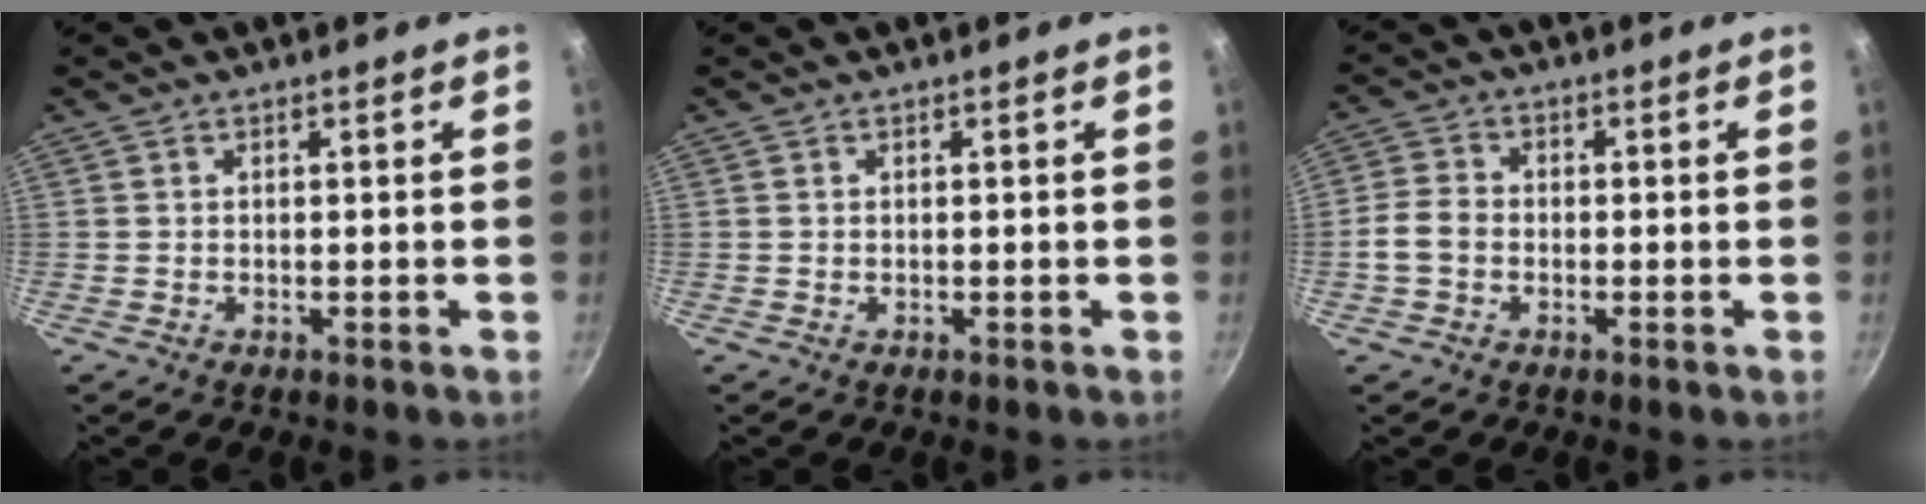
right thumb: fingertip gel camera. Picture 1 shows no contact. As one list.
[{"total": 0.0}, {"total": 4.8, "force": [-1.2, 3.7, 2.8], "torque": [-0.051, 0.016, -0.033]}]